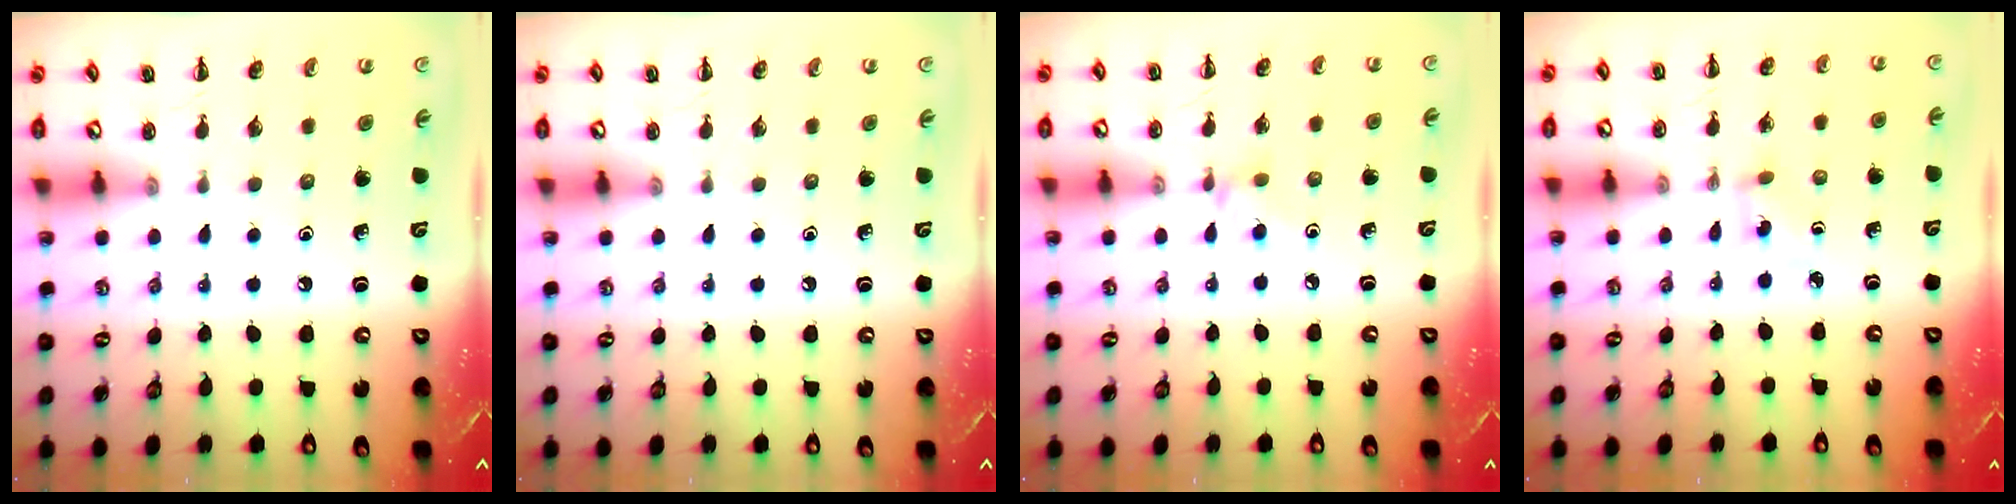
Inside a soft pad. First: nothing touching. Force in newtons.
{"total": 0.0}
{"total": 3.0, "press": 2.8, "slide": 0.9}
{"total": 2.5, "press": 2.3, "slide": 1.1}